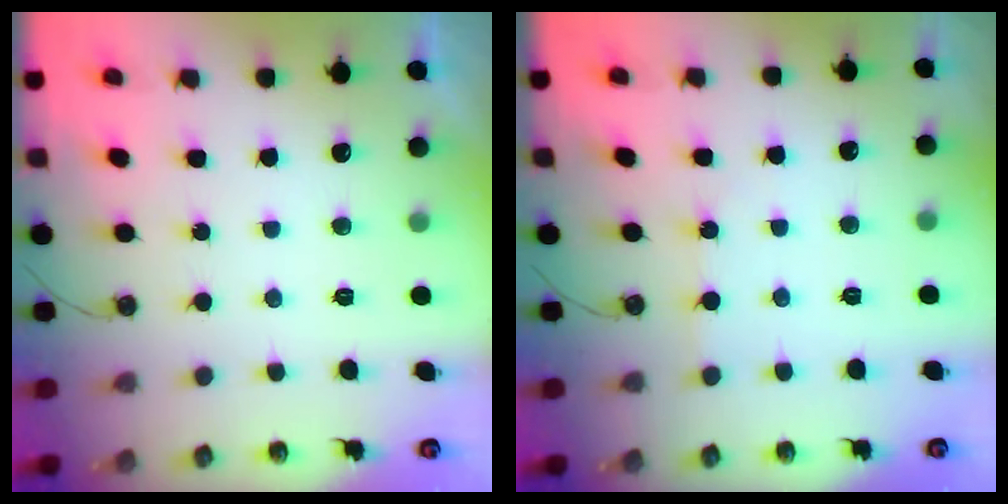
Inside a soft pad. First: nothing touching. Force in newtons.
{"total": 1.5, "press": 1.5, "slide": 0.2}